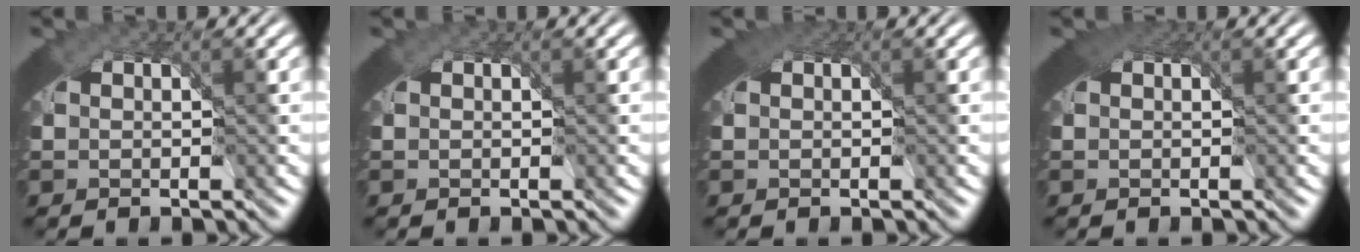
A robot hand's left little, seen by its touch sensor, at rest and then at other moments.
{"total": 0.0}
{"total": 1.5, "force": [0.8, 0.9, 0.9], "torque": [-0.016, -0.001, 0.013]}
{"total": 1.7, "force": [0.9, 0.9, 1.2], "torque": [-0.020, -0.004, 0.016]}